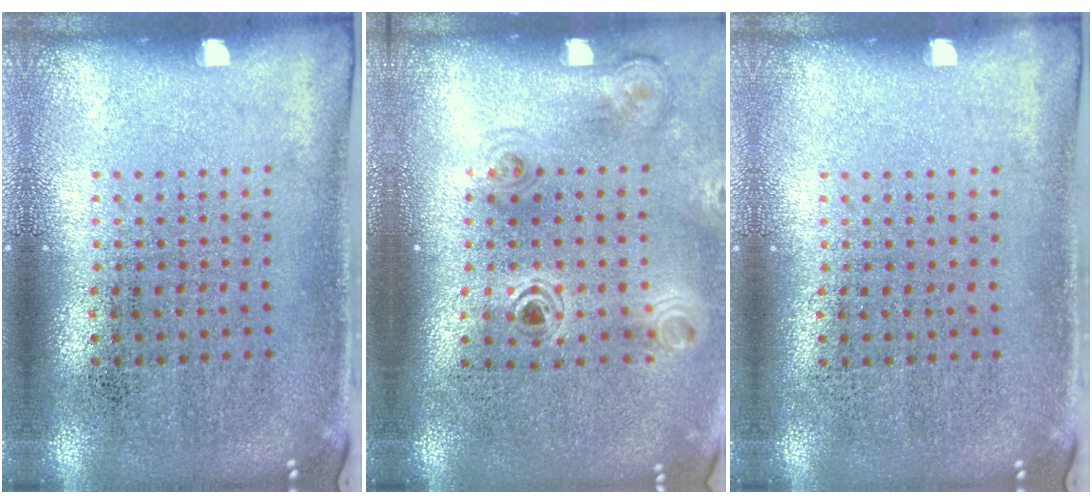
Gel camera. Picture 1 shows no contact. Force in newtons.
{"total": 1.1, "press": 1.1, "slide": 0.2}
{"total": 0.0}